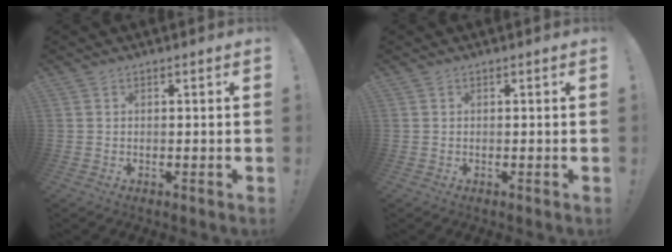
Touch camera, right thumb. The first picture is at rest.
{"total": 0.0}